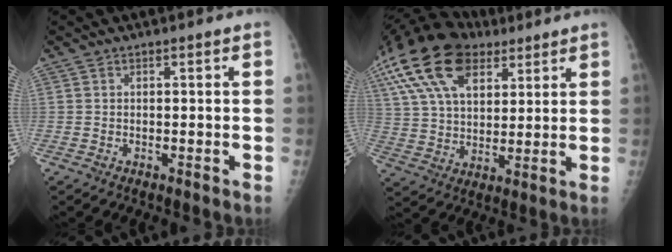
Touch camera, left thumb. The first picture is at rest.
{"total": 25.6, "force": [13.1, 15.3, 15.9], "torque": [-0.345, 0.029, 0.240]}